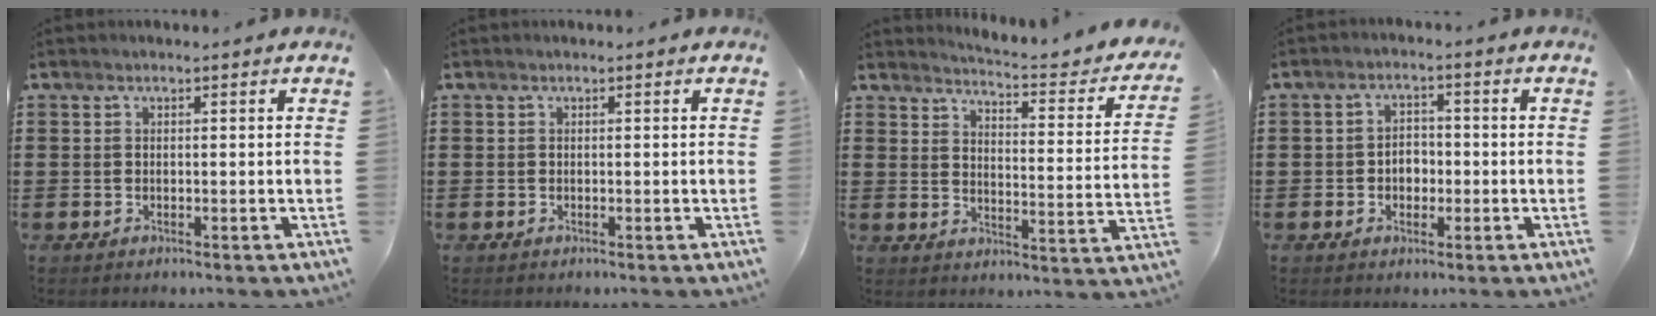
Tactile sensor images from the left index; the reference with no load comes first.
{"total": 0.0}
{"total": 3.5, "force": [3.3, -0.5, 1.1], "torque": [-0.035, -0.036, 0.045]}
{"total": 3.1, "force": [-0.9, 2.3, 1.8], "torque": [-0.038, 0.005, -0.020]}